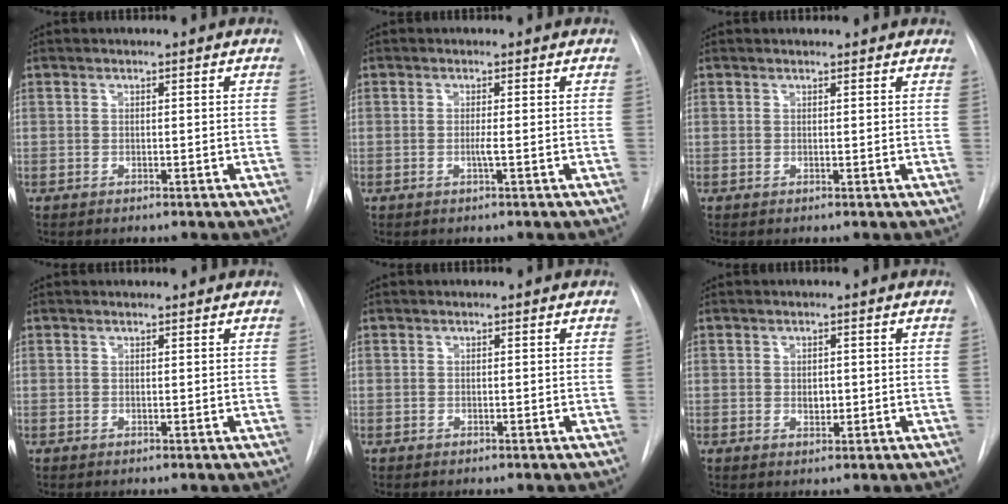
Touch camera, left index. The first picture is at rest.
{"total": 0.9, "force": [-0.1, -0.3, 0.8], "torque": [-0.014, -0.001, -0.005]}
{"total": 4.1, "force": [3.7, 1.2, 1.3], "torque": [-0.015, 0.019, 0.038]}
{"total": 1.7, "force": [1.7, 0.3, 0.3], "torque": [-0.012, 0.013, 0.023]}
{"total": 0.0}
{"total": 1.4, "force": [0.1, 1.0, 1.0], "torque": [-0.015, -0.002, 0.005]}